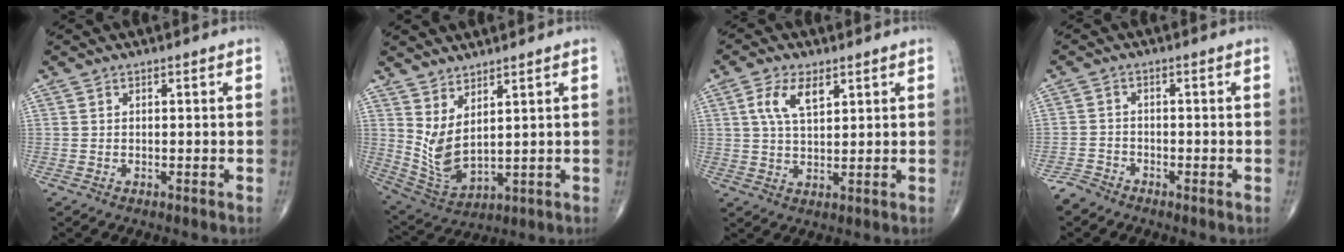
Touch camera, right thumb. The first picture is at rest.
{"total": 8.2, "force": [3.5, 3.2, 6.7], "torque": [-0.134, -0.038, 0.085]}
{"total": 6.6, "force": [2.8, 3.2, 5.1], "torque": [-0.096, -0.007, 0.055]}
{"total": 2.6, "force": [-2.4, 1.1, 0.2], "torque": [-0.001, 0.000, -0.054]}